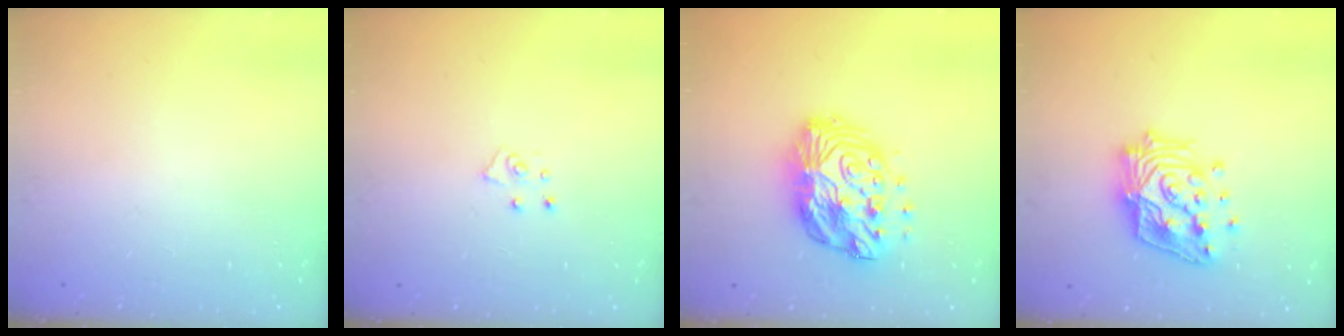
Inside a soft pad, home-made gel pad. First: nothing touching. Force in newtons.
{"total": 5.7, "press": 5.7, "slide": 0.4}
{"total": 15.7, "press": 15.6, "slide": 1.2}
{"total": 18.8, "press": 18.7, "slide": 1.6}